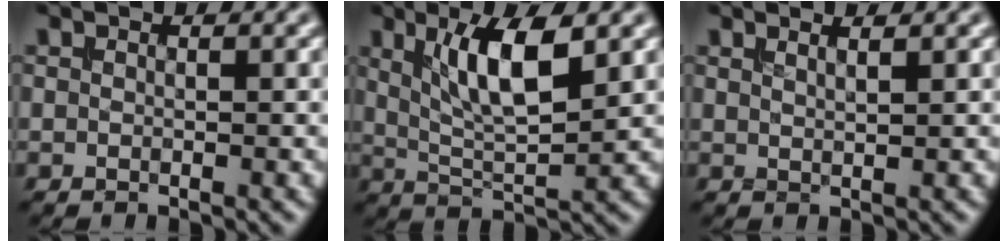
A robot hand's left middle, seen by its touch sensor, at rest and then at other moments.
{"total": 6.5, "force": [2.4, 1.8, 5.8], "torque": [-0.103, -0.006, 0.044]}
{"total": 1.7, "force": [1.2, 0.6, 1.0], "torque": [-0.003, 0.005, 0.004]}